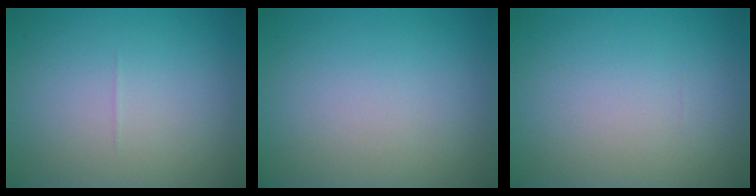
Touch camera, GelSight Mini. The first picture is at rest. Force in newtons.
{"total": 0.0}
{"total": 0.0}